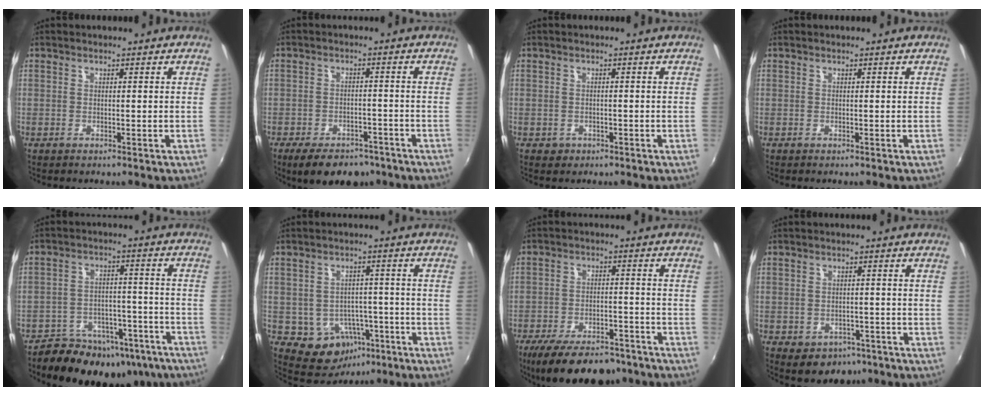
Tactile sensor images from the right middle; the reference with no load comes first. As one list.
[{"total": 10.8, "force": [-7.8, 5.4, 5.1], "torque": [-0.114, -0.005, -0.110]}, {"total": 1.8, "force": [-0.7, 1.6, 0.6], "torque": [-0.014, -0.003, -0.008]}, {"total": 0.0}, {"total": 21.0, "force": [-15.7, 10.8, 8.9], "torque": [-0.166, 0.018, -0.193]}, {"total": 8.8, "force": [-3.7, 7.3, 3.2], "torque": [-0.065, 0.018, -0.026]}, {"total": 16.5, "force": [-12.4, 6.9, 8.4], "torque": [-0.171, -0.017, -0.182]}, {"total": 6.3, "force": [-3.1, 5.0, 2.2], "torque": [-0.055, -0.006, -0.031]}]